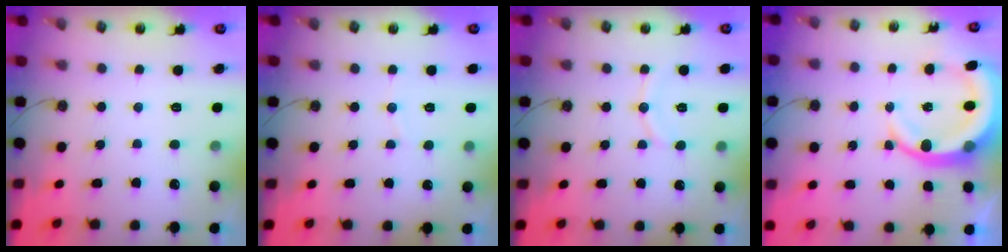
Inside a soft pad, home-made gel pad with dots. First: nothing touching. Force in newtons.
{"total": 3.0, "press": 2.9, "slide": 0.7}
{"total": 7.1, "press": 7.1, "slide": 0.5}
{"total": 13.0, "press": 12.7, "slide": 2.8}